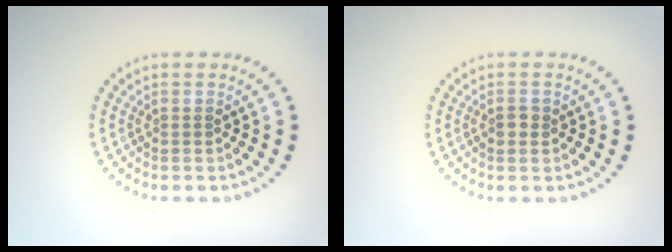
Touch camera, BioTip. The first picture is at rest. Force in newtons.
{"total": 1.1, "press": 1.1, "slide": 0.1}